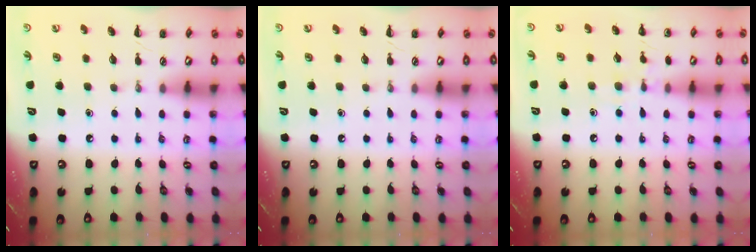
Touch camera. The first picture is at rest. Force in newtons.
{"total": 0.0}
{"total": 7.5, "press": 7.3, "slide": 1.7}